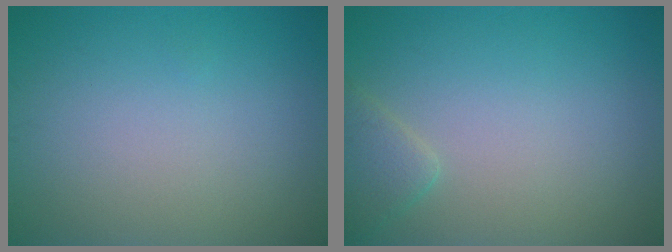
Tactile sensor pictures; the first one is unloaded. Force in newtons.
{"total": 1.9, "press": 1.9, "slide": 0.1}